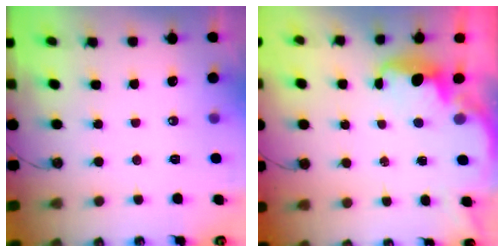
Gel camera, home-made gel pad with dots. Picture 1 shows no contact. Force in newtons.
{"total": 2.8, "press": 2.8, "slide": 0.6}